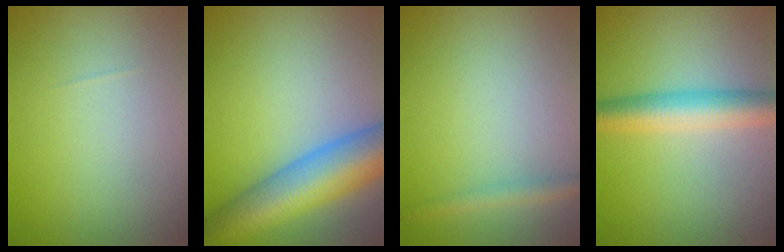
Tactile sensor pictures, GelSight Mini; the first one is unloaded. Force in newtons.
{"total": 9.5, "press": 9.5, "slide": 0.3}
{"total": 1.5, "press": 1.5, "slide": 0.0}
{"total": 4.8, "press": 4.8, "slide": 0.1}